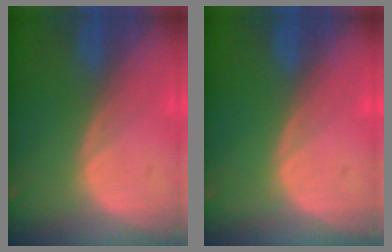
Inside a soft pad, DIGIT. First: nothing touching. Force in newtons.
{"total": 0.0}